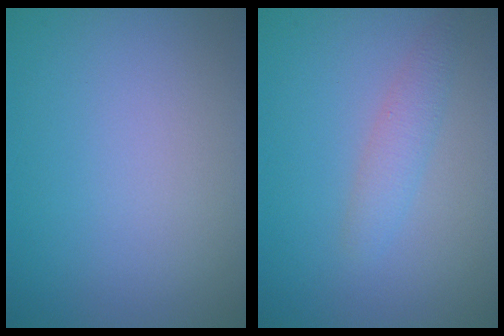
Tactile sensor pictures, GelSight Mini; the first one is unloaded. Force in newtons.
{"total": 1.9, "press": 1.9, "slide": 0.1}